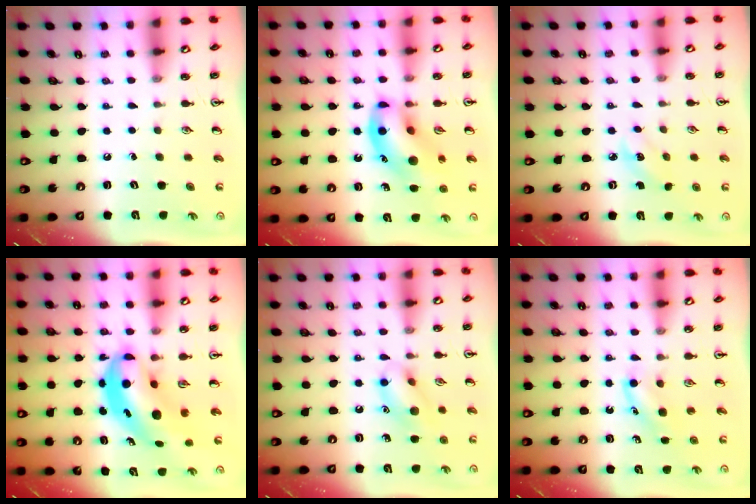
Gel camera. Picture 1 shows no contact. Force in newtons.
{"total": 14.1, "press": 13.7, "slide": 3.2}
{"total": 2.4, "press": 2.2, "slide": 0.9}
{"total": 7.9, "press": 7.7, "slide": 1.6}
{"total": 10.8, "press": 10.8, "slide": 0.6}
{"total": 3.8, "press": 3.6, "slide": 1.3}